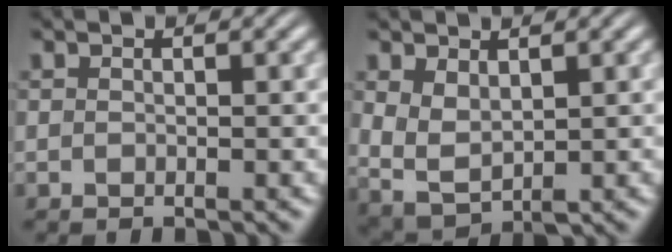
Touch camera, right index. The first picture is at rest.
{"total": 5.7, "force": [0.0, 4.8, 3.0], "torque": [-0.091, -0.030, 0.010]}